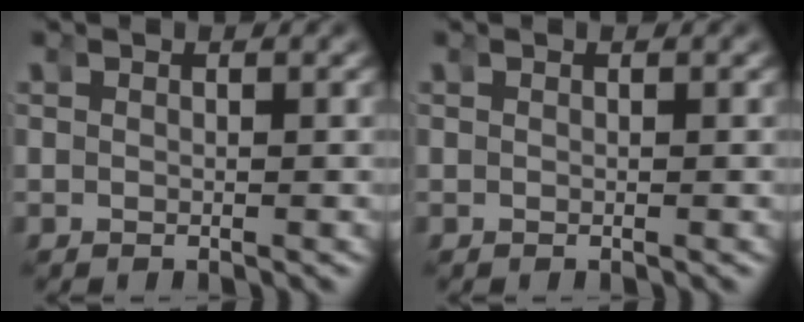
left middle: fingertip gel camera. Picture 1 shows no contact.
{"total": 0.0}